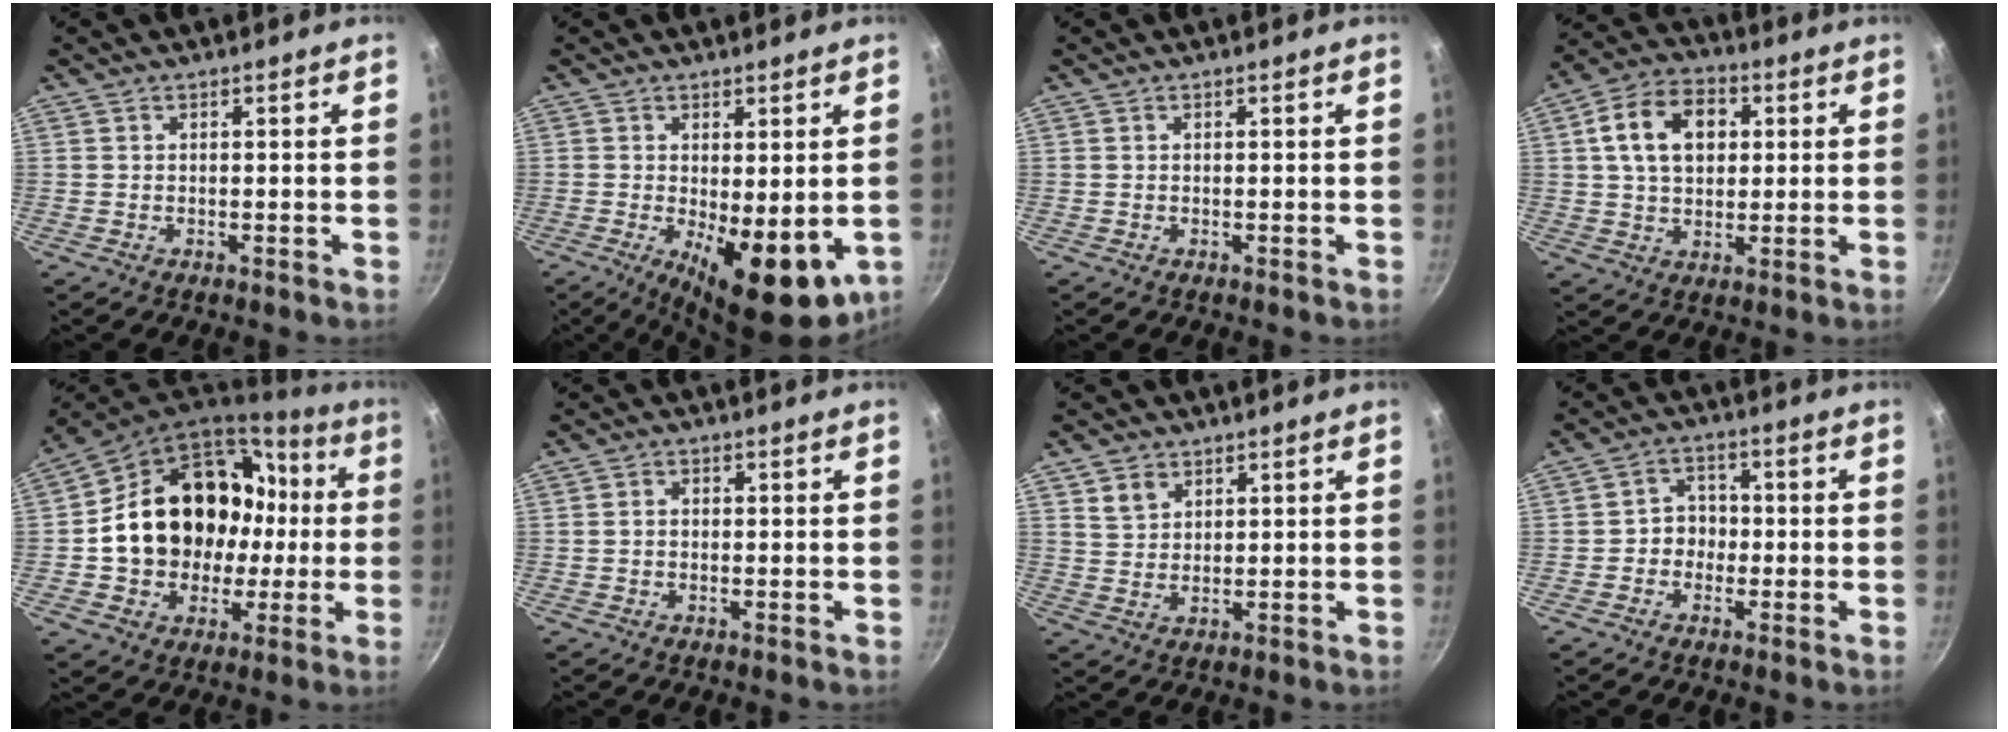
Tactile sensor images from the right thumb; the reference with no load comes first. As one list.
[{"total": 12.1, "force": [-2.1, 4.8, 10.9], "torque": [-0.129, -0.010, -0.013]}, {"total": 0.0}, {"total": 12.6, "force": [2.8, 8.9, 8.4], "torque": [-0.123, 0.013, 0.037]}, {"total": 24.0, "force": [1.3, 19.1, 14.4], "torque": [-0.217, 0.050, 0.040]}, {"total": 1.6, "force": [-0.1, 1.3, 0.9], "torque": [-0.015, 0.006, -0.004]}, {"total": 4.3, "force": [2.4, 3.1, 1.8], "torque": [-0.019, -0.007, 0.048]}, {"total": 2.2, "force": [-0.7, 1.9, 0.9], "torque": [0.000, 0.010, -0.016]}]